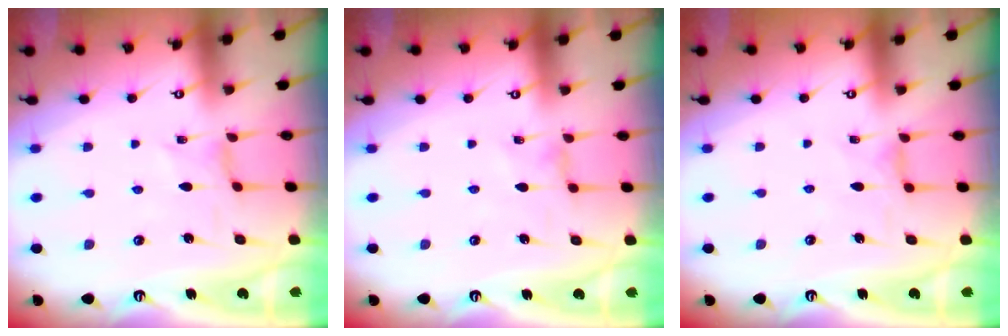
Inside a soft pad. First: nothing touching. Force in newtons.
{"total": 0.8, "press": 0.8, "slide": 0.3}
{"total": 1.9, "press": 1.8, "slide": 0.5}